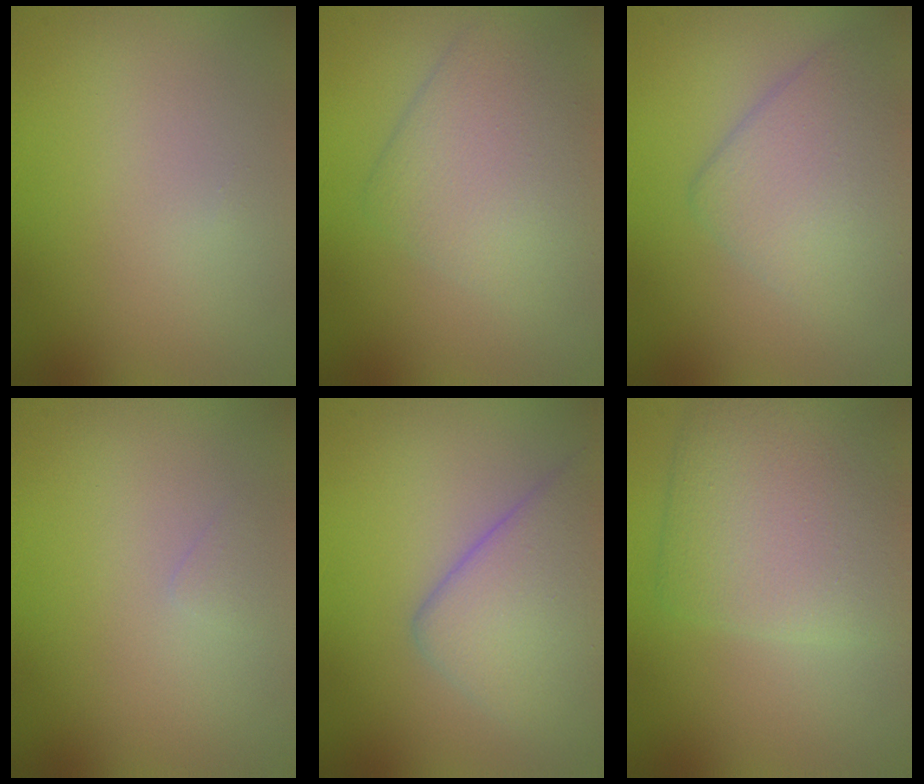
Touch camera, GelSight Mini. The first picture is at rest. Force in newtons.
{"total": 4.5, "press": 4.5, "slide": 0.2}
{"total": 4.0, "press": 4.0, "slide": 0.1}
{"total": 0.5, "press": 0.5, "slide": 0.0}
{"total": 5.4, "press": 5.4, "slide": 0.4}
{"total": 6.4, "press": 6.4, "slide": 0.2}